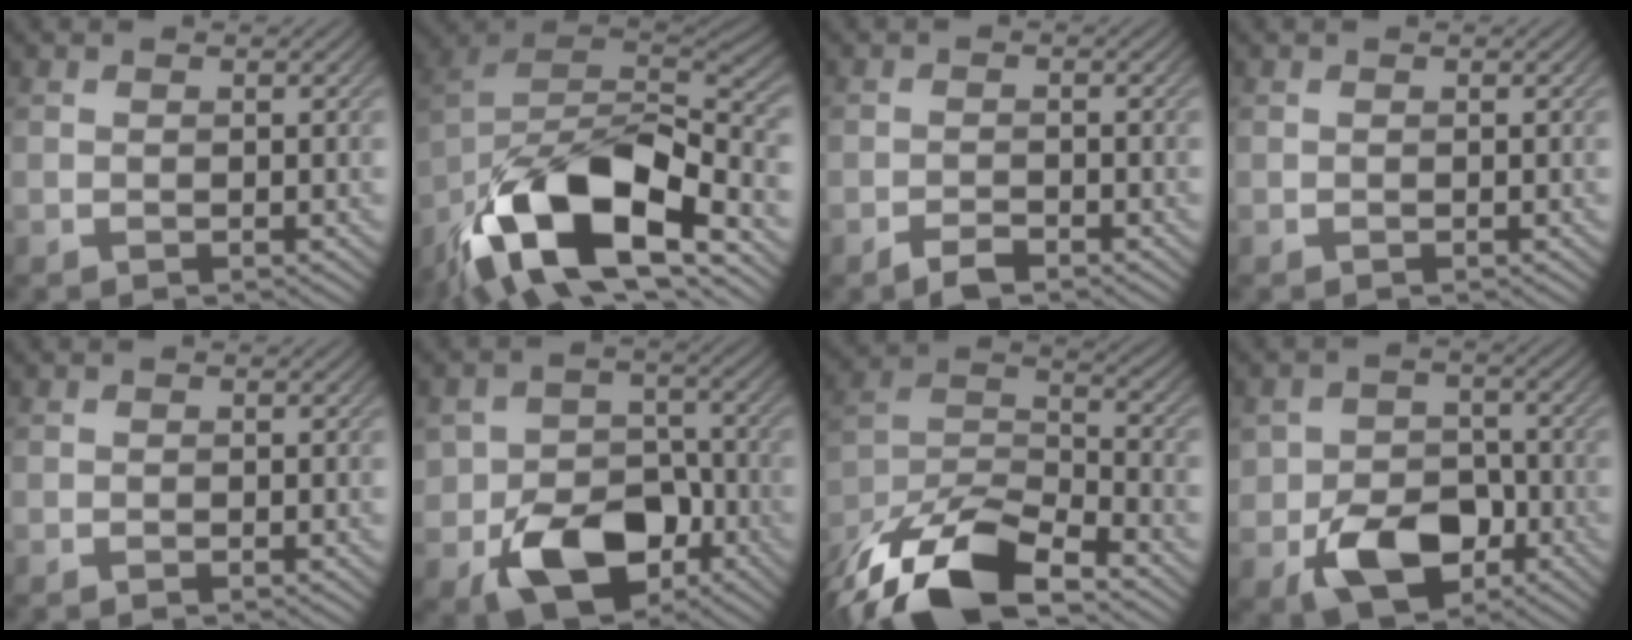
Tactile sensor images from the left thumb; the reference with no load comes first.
{"total": 18.3, "force": [-10.4, 8.3, 12.6], "torque": [-0.256, -0.014, -0.187]}
{"total": 1.9, "force": [-1.6, 0.5, 1.0], "torque": [-0.019, 0.003, -0.033]}
{"total": 0.0}
{"total": 0.6, "force": [-0.4, 0.1, 0.5], "torque": [-0.009, 0.000, -0.009]}
{"total": 10.2, "force": [-4.7, 7.0, 5.8], "torque": [-0.106, -0.020, -0.080]}
{"total": 15.1, "force": [-11.1, 5.1, 8.9], "torque": [-0.200, -0.010, -0.208]}
{"total": 8.1, "force": [-3.6, 5.6, 4.7], "torque": [-0.088, -0.014, -0.063]}